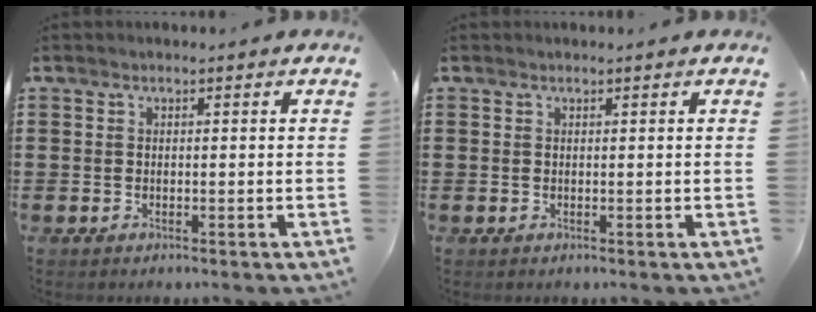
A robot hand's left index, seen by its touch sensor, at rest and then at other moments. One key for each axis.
{"total": 0.0}